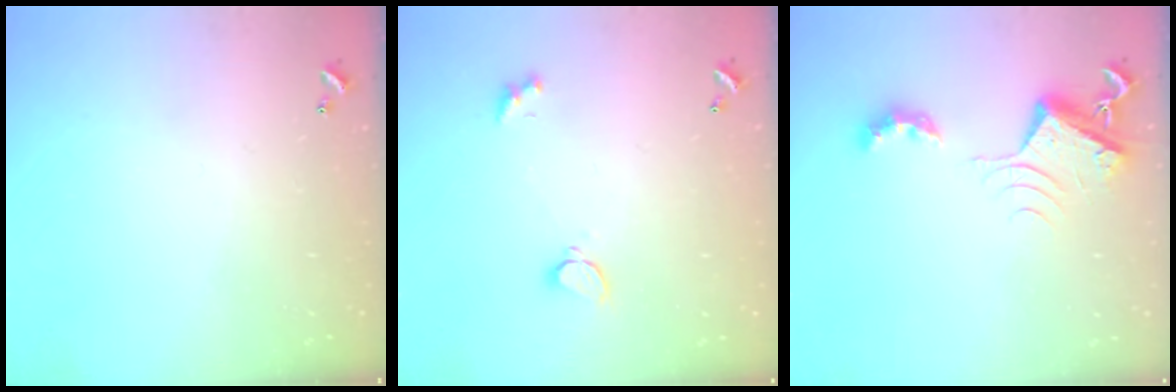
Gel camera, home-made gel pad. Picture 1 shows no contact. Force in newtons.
{"total": 1.7, "press": 1.6, "slide": 0.3}
{"total": 7.4, "press": 7.4, "slide": 0.7}